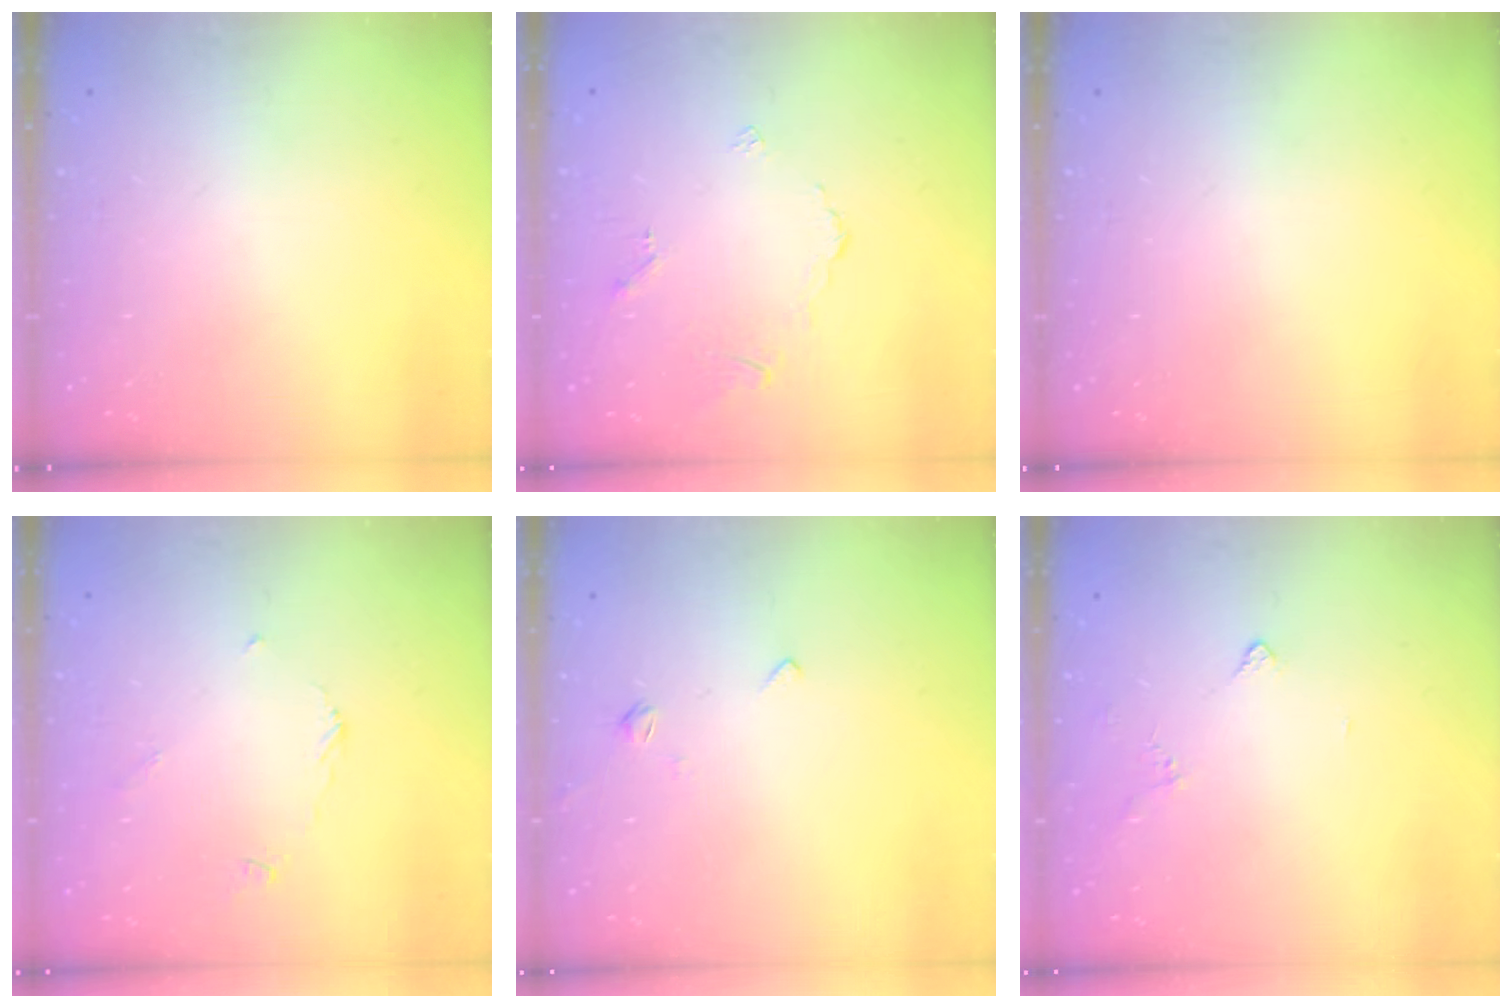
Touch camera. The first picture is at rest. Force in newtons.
{"total": 2.4, "press": 2.4, "slide": 0.5}
{"total": 0.0}
{"total": 2.7, "press": 2.7, "slide": 0.3}
{"total": 2.7, "press": 2.7, "slide": 0.5}
{"total": 1.8, "press": 1.7, "slide": 0.4}